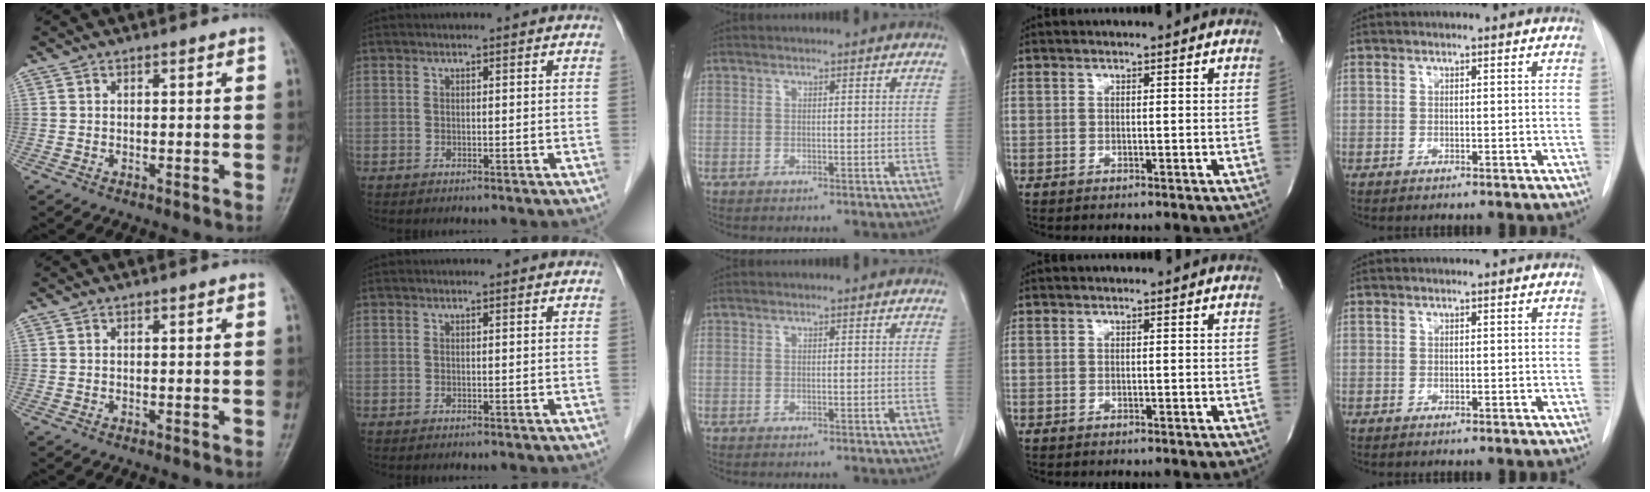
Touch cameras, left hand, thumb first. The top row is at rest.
{}